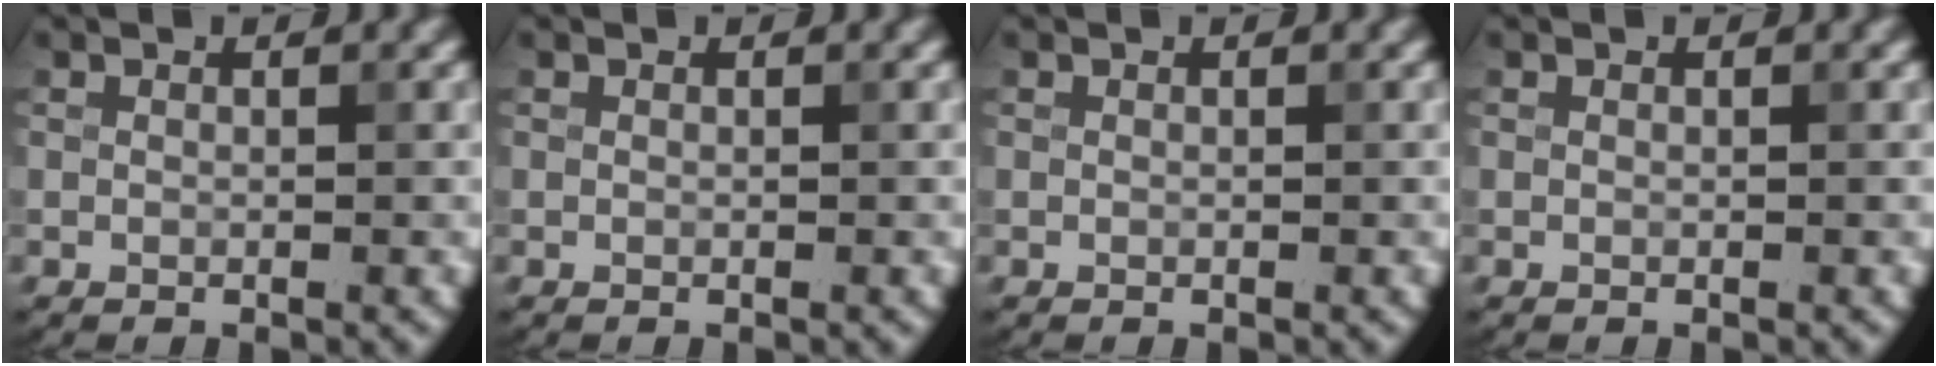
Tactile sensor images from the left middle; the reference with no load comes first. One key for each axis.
{"total": 0.0}
{"total": 0.0}
{"total": 0.0}